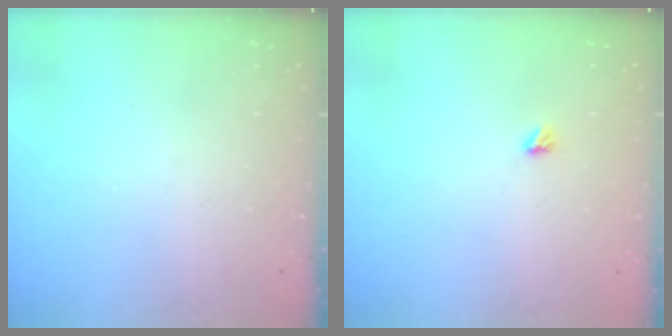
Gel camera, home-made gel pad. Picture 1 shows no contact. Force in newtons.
{"total": 2.9, "press": 2.9, "slide": 0.5}